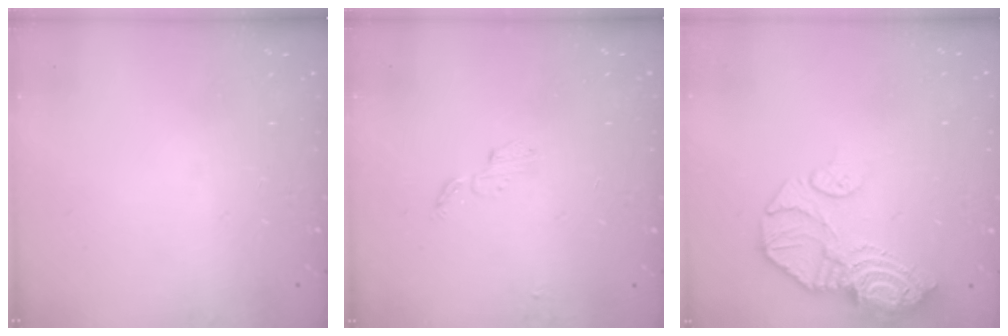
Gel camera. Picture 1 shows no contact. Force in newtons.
{"total": 3.5, "press": 3.5, "slide": 0.4}
{"total": 16.7, "press": 16.6, "slide": 2.0}